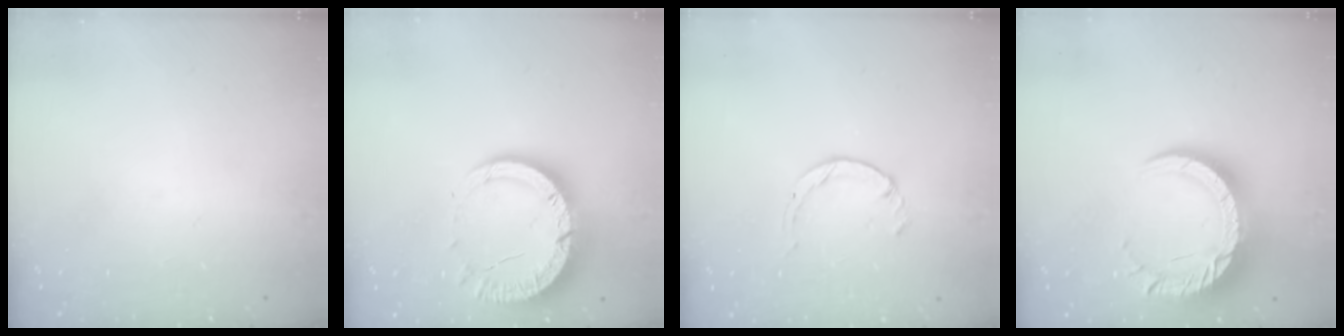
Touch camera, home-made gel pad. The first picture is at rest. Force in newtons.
{"total": 11.1, "press": 11.1, "slide": 1.0}
{"total": 1.4, "press": 1.4, "slide": 0.2}
{"total": 15.7, "press": 15.6, "slide": 1.4}